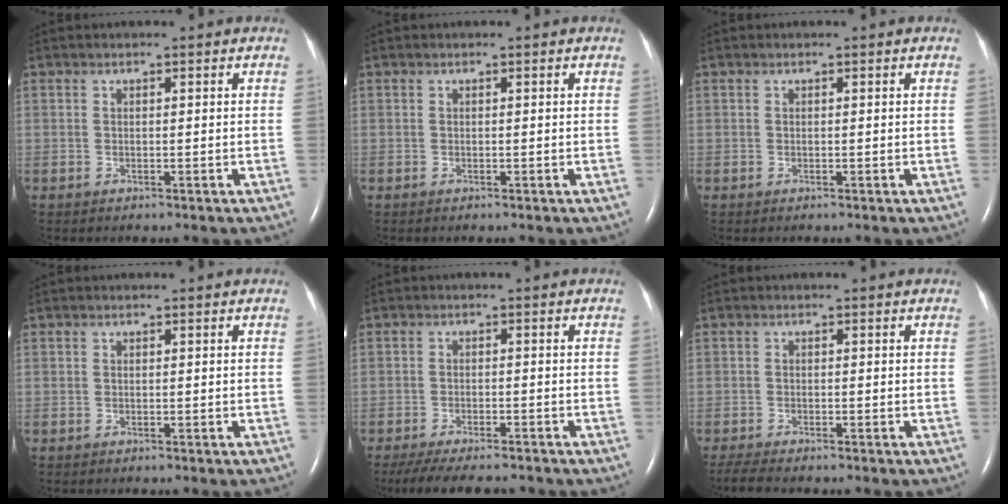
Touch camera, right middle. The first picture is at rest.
{"total": 0.0}
{"total": 0.0}
{"total": 0.0}
{"total": 10.8, "force": [-9.3, 2.1, 5.0], "torque": [-0.079, -0.017, -0.132]}
{"total": 3.5, "force": [-3.0, 0.3, 1.7], "torque": [-0.037, -0.011, -0.050]}